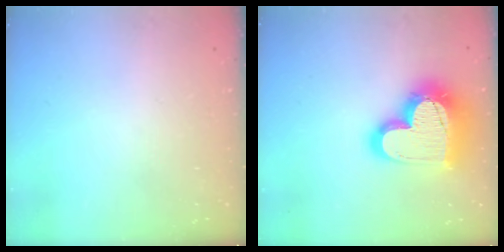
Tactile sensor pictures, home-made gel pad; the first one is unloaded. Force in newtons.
{"total": 24.6, "press": 24.5, "slide": 1.8}